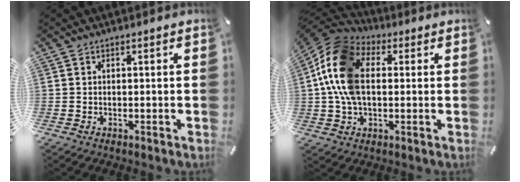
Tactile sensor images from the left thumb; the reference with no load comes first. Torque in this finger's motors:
{"motor_torque": [0.26, 1.42, 2.27, -0.49, 0.72]}